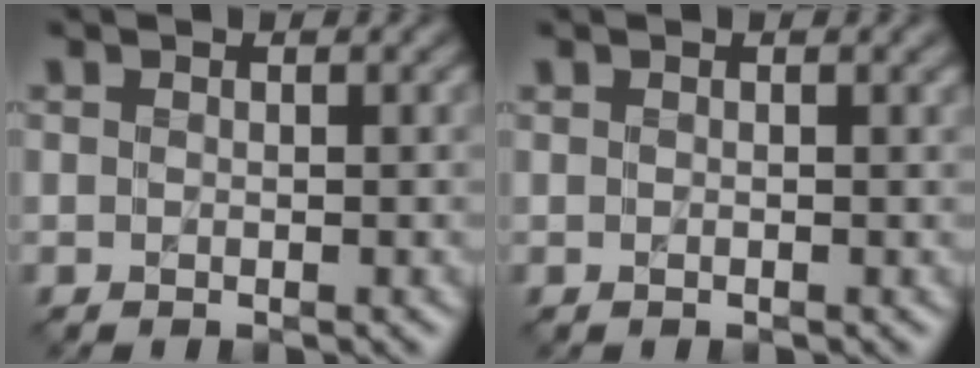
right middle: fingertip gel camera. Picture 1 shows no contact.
{"total": 0.9, "force": [0.3, 0.3, 0.8], "torque": [-0.010, 0.004, 0.001]}